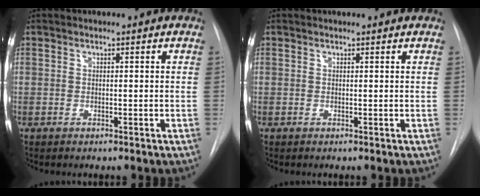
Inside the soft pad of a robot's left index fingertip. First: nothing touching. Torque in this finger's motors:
{"motor_torque": [-0.21, -0.11, -0.03, -0.01]}